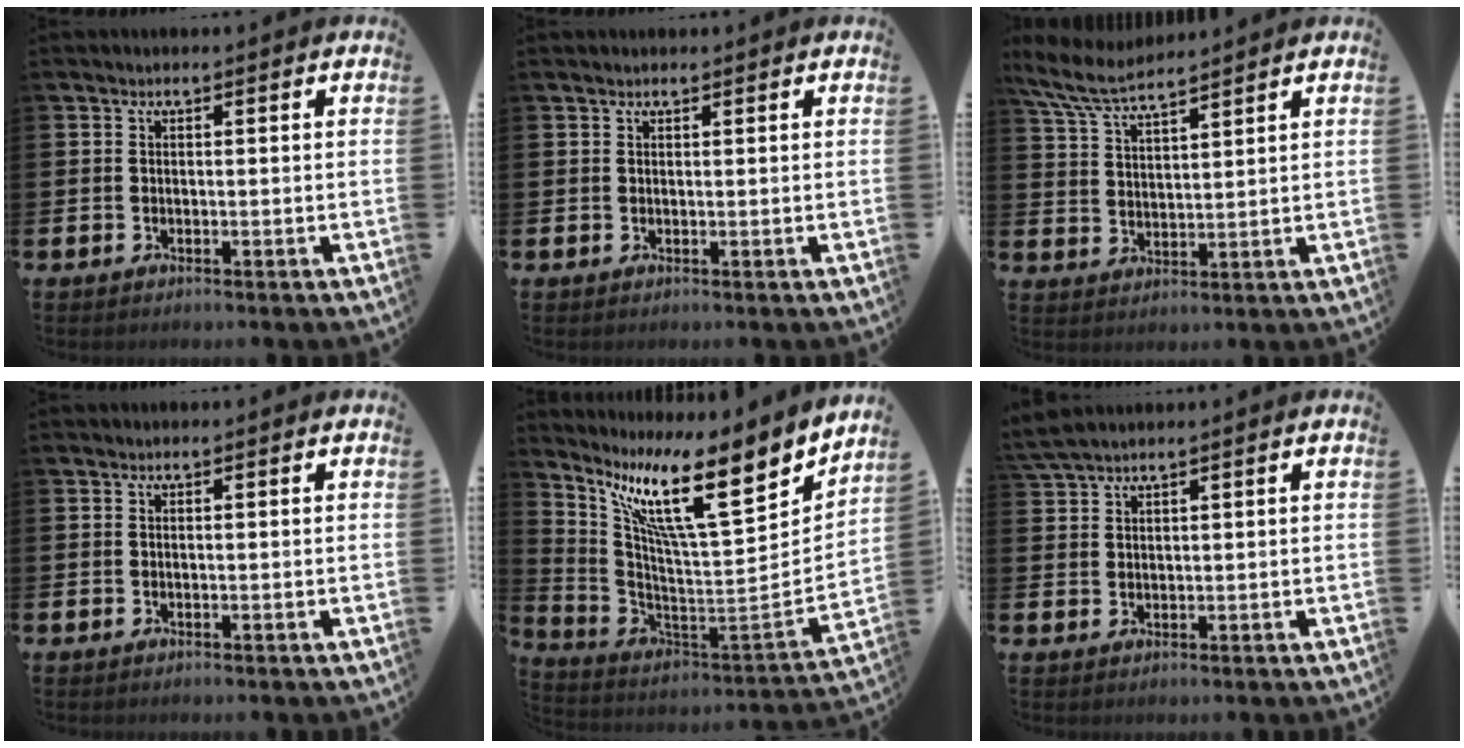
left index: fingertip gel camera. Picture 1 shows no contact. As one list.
[{"total": 0.8, "force": [0.7, 0.2, 0.2], "torque": [-0.004, 0.002, 0.013]}, {"total": 6.6, "force": [6.1, 0.8, 2.3], "torque": [-0.071, -0.023, 0.112]}, {"total": 0.0}, {"total": 13.0, "force": [8.1, 2.6, 9.8], "torque": [-0.203, -0.059, 0.125]}, {"total": 2.4, "force": [2.4, 0.0, 0.5], "torque": [-0.022, -0.001, 0.048]}]